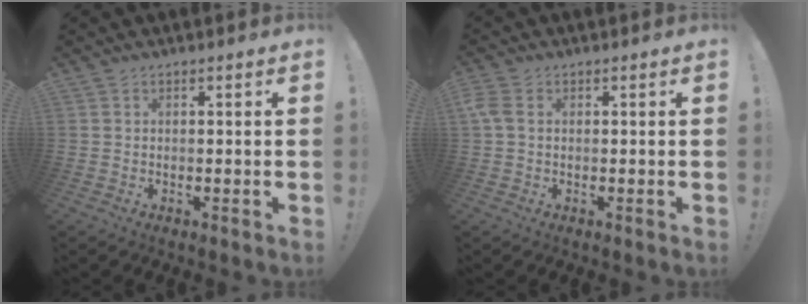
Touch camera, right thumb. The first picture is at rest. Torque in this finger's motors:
{"motor_torque": [0.04, 0.00, -0.13, -0.13, 0.16]}